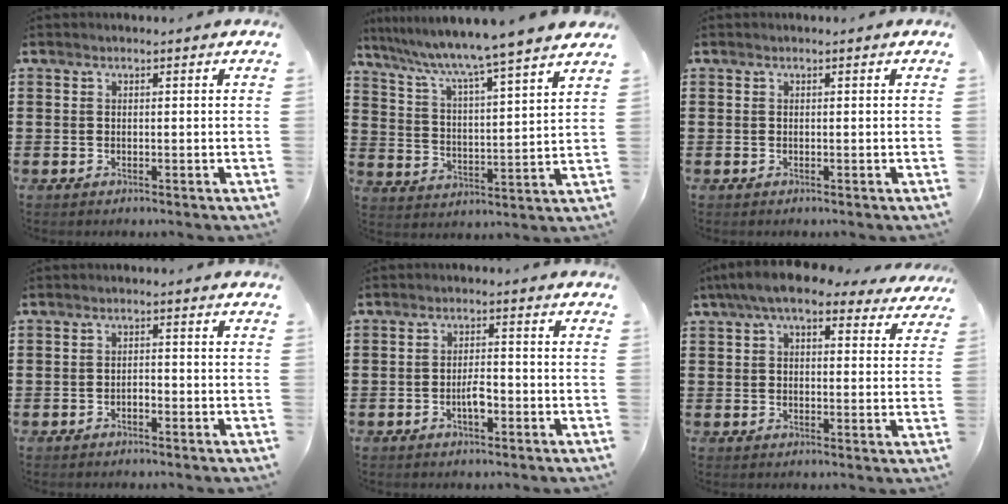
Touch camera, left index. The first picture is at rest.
{"total": 5.8, "force": [5.1, -1.6, 2.3], "torque": [-0.069, -0.052, 0.076]}
{"total": 0.0}
{"total": 1.3, "force": [-0.8, 0.4, 0.9], "torque": [-0.021, -0.002, -0.015]}
{"total": 3.4, "force": [-1.2, 1.2, 3.0], "torque": [-0.052, 0.005, -0.021]}
{"total": 7.6, "force": [5.8, 2.0, 4.5], "torque": [-0.096, -0.009, 0.104]}